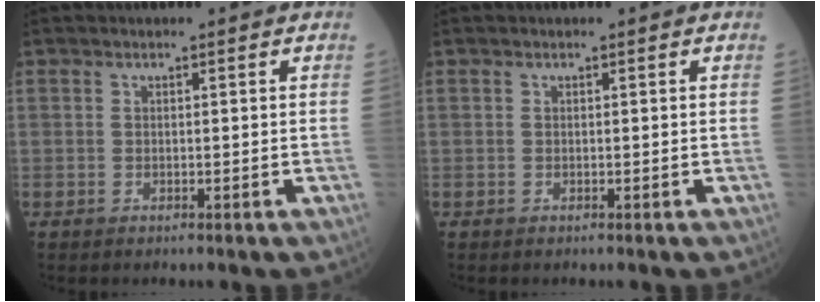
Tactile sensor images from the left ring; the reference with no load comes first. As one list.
[{"total": 0.0}]